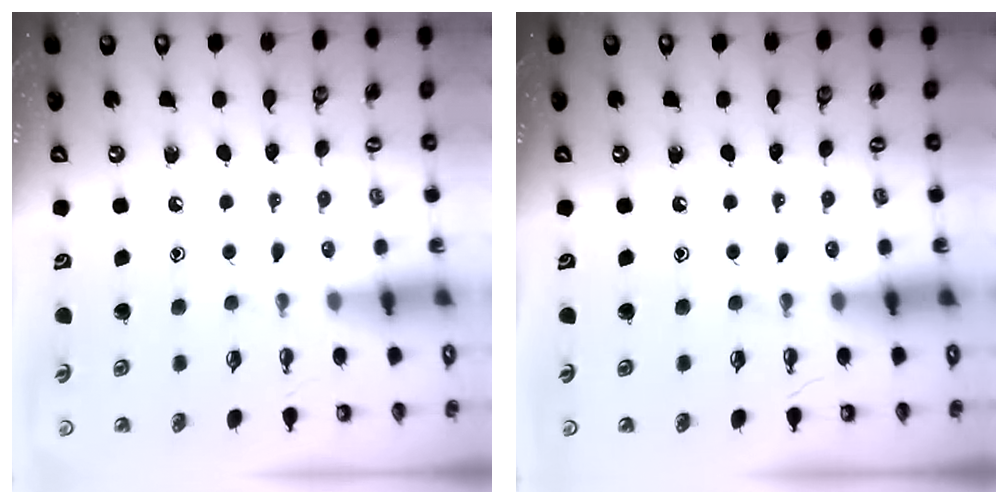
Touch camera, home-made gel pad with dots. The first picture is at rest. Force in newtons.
{"total": 0.0}